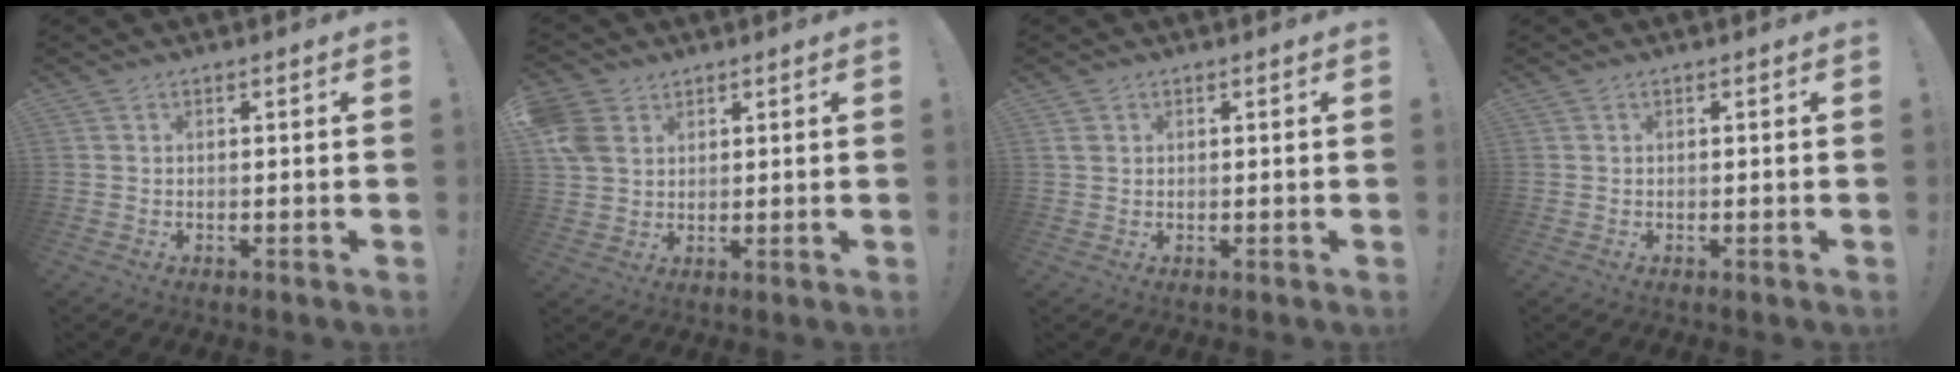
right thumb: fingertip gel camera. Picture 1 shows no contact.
{"total": 7.6, "force": [3.2, 6.0, 3.5], "torque": [-0.077, -0.004, 0.067]}
{"total": 1.5, "force": [0.7, 1.3, 0.4], "torque": [0.000, -0.001, 0.013]}
{"total": 0.0}